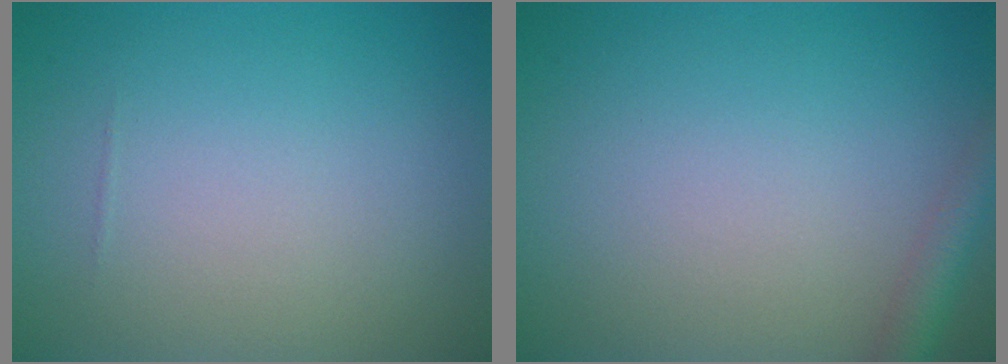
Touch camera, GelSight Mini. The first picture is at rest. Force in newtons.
{"total": 2.4, "press": 2.4, "slide": 0.1}